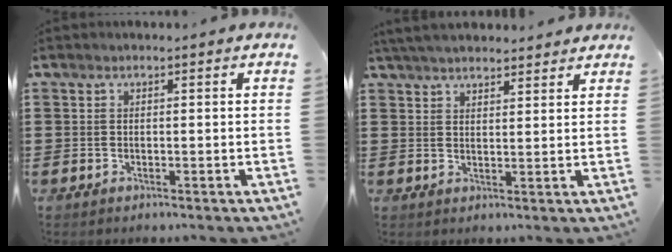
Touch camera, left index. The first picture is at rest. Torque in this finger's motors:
{"motor_torque": [1.33, -0.81, 0.09, -0.11]}